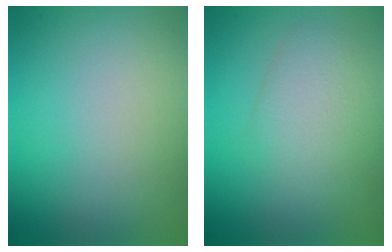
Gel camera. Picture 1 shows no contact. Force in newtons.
{"total": 3.1, "press": 3.1, "slide": 0.0}